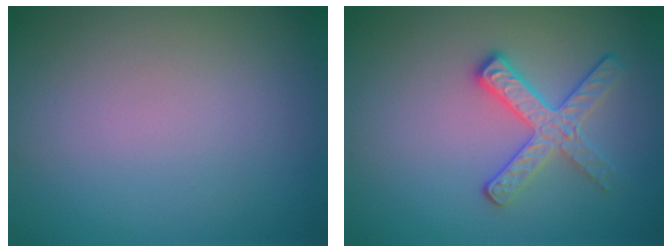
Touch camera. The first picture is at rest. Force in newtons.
{"total": 2.8, "press": 2.7, "slide": 0.6}